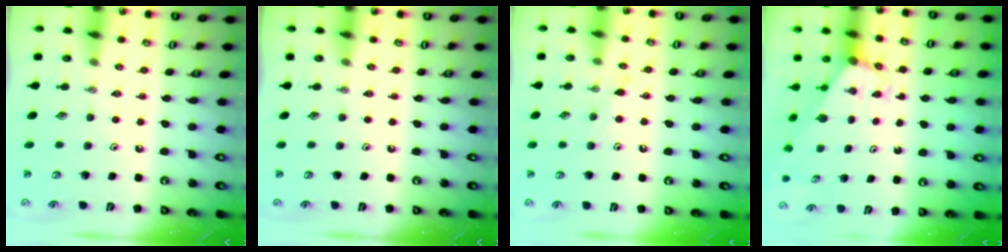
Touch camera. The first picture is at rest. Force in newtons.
{"total": 0.0}
{"total": 6.6, "press": 6.6, "slide": 0.5}
{"total": 2.9, "press": 2.9, "slide": 0.2}